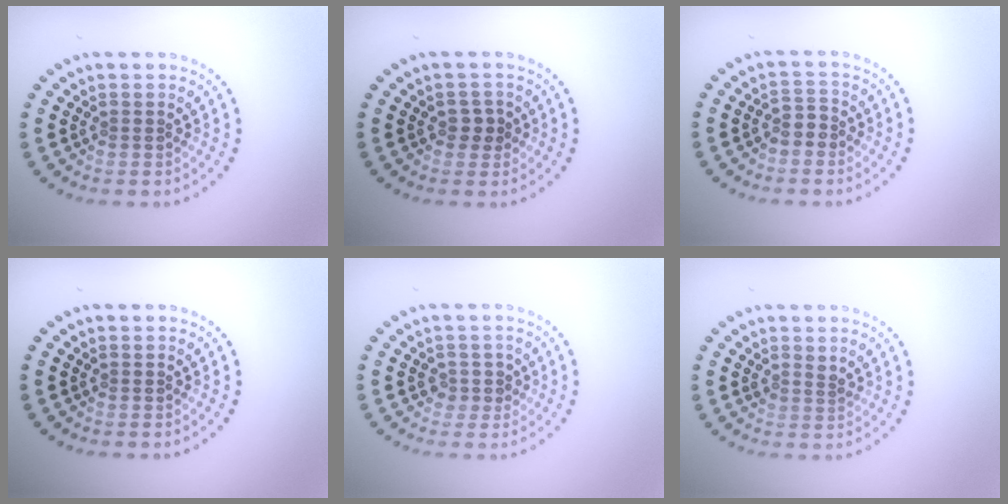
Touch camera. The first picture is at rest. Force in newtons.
{"total": 1.5, "press": 1.5, "slide": 0.4}
{"total": 1.7, "press": 1.5, "slide": 0.9}
{"total": 0.0}
{"total": 1.5, "press": 1.3, "slide": 0.8}
{"total": 1.1, "press": 0.9, "slide": 0.7}